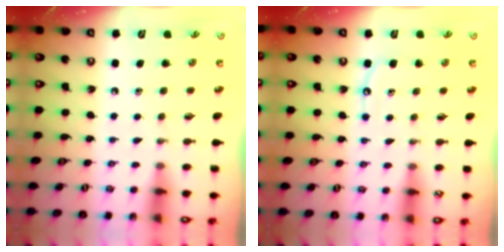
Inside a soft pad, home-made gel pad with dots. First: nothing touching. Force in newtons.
{"total": 5.3, "press": 5.3, "slide": 0.5}